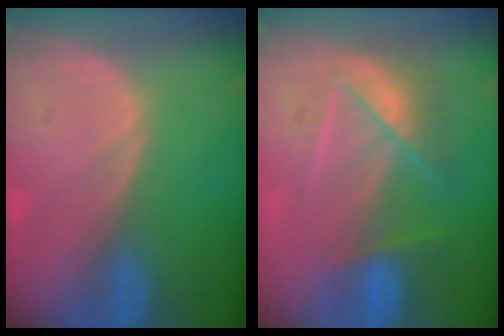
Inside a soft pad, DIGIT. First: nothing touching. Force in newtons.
{"total": 7.3, "press": 6.5, "slide": 3.4}